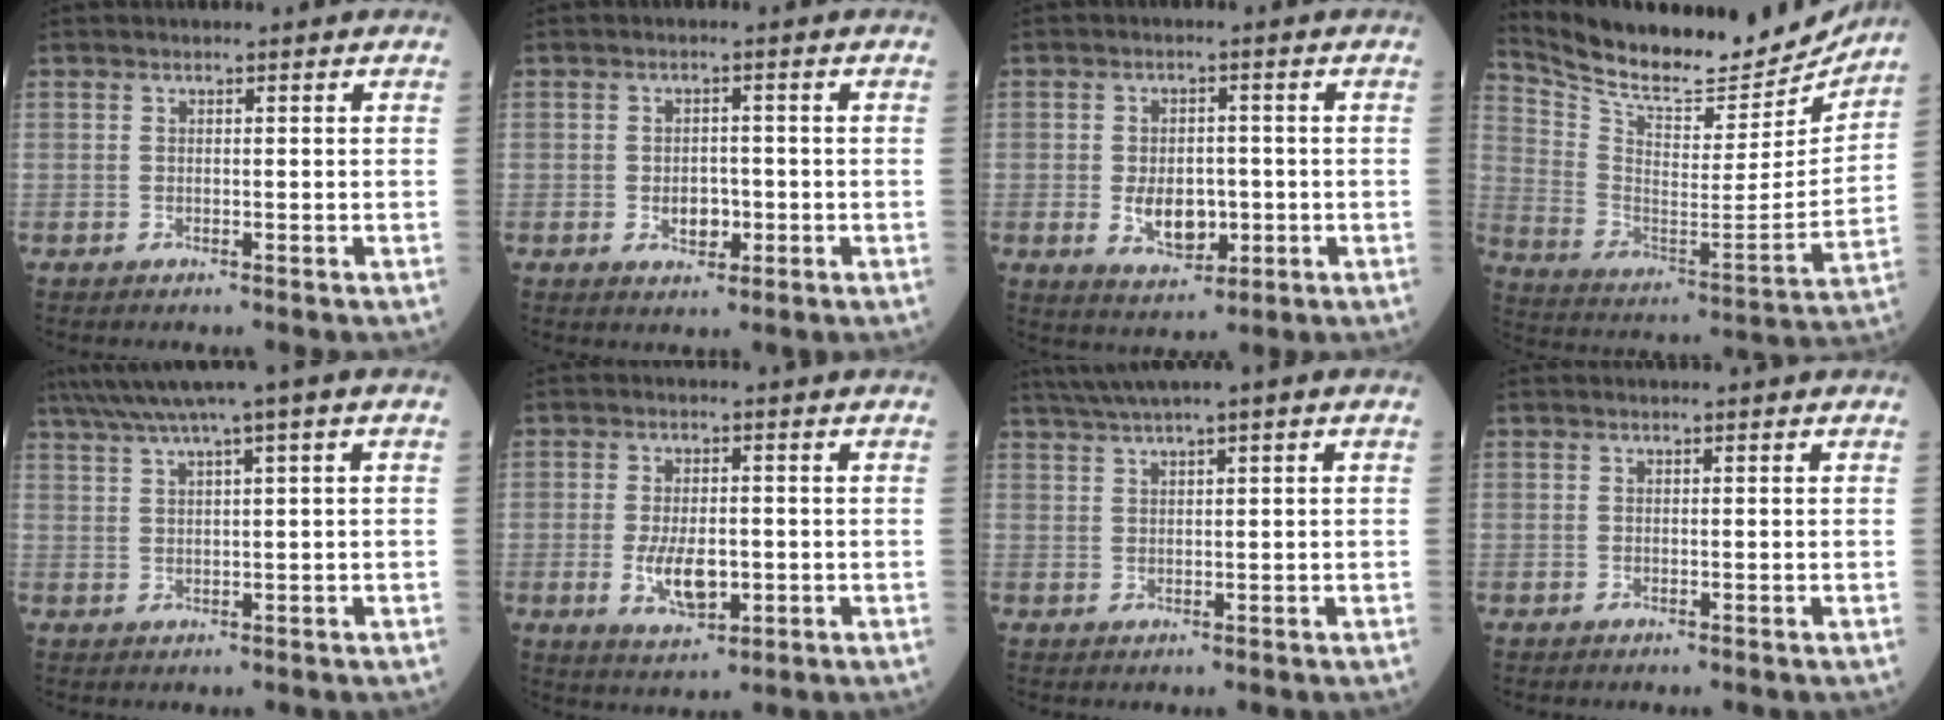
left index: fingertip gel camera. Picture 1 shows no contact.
{"total": 3.1, "force": [-0.8, 2.1, 2.2], "torque": [-0.033, 0.003, -0.008]}
{"total": 6.2, "force": [-1.2, 3.9, 4.7], "torque": [-0.082, -0.001, -0.011]}
{"total": 21.6, "force": [20.0, 4.7, 6.6], "torque": [-0.124, -0.036, 0.304]}
{"total": 7.4, "force": [4.6, -0.6, 5.7], "torque": [-0.101, 0.036, 0.079]}
{"total": 6.5, "force": [-1.4, 3.0, 5.6], "torque": [-0.108, -0.008, -0.018]}
{"total": 5.4, "force": [3.6, -0.4, 4.0], "torque": [-0.079, 0.028, 0.067]}
{"total": 0.0}